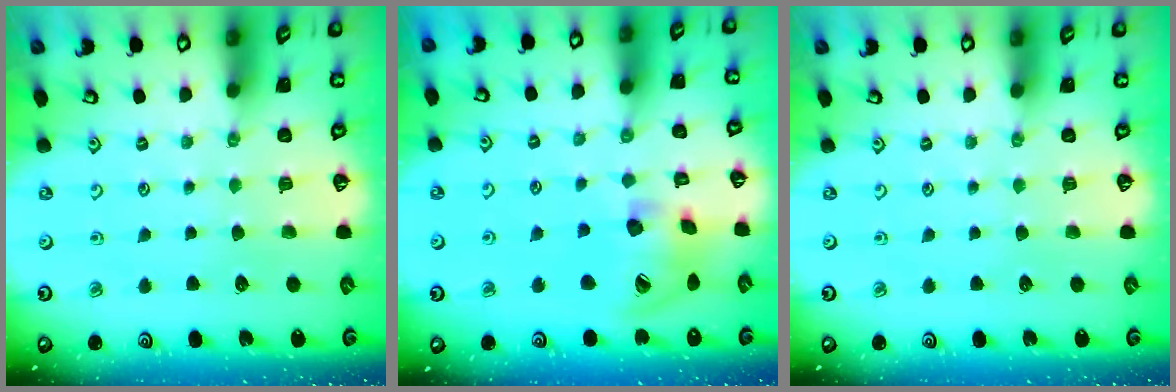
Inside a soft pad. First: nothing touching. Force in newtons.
{"total": 15.6, "press": 15.5, "slide": 2.3}
{"total": 0.0}